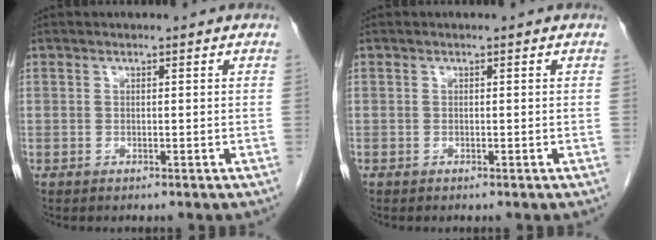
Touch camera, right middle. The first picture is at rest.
{"total": 0.0}